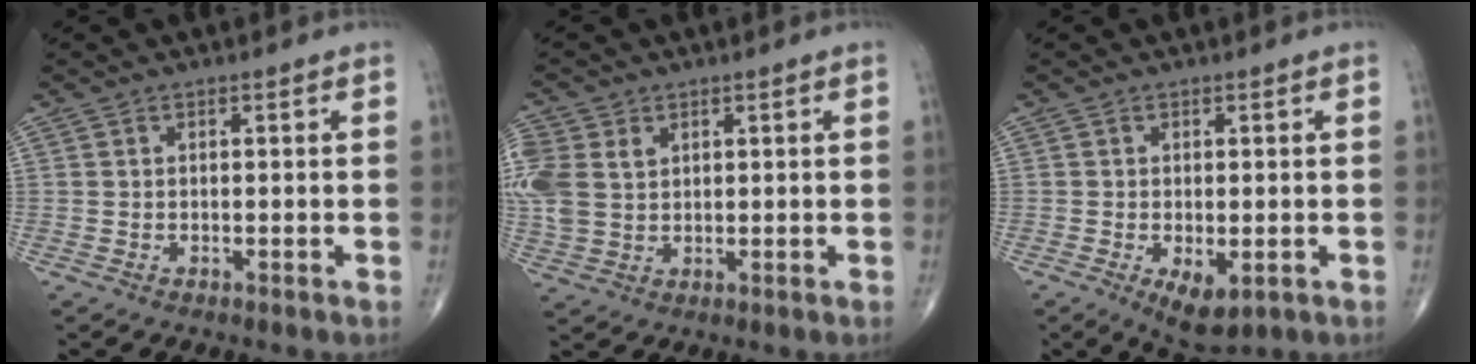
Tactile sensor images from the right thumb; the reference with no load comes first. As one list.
[{"total": 10.2, "force": [2.5, 7.7, 6.2], "torque": [-0.161, 0.005, 0.055]}, {"total": 5.8, "force": [-1.8, 2.8, 4.7], "torque": [-0.075, -0.013, -0.020]}]